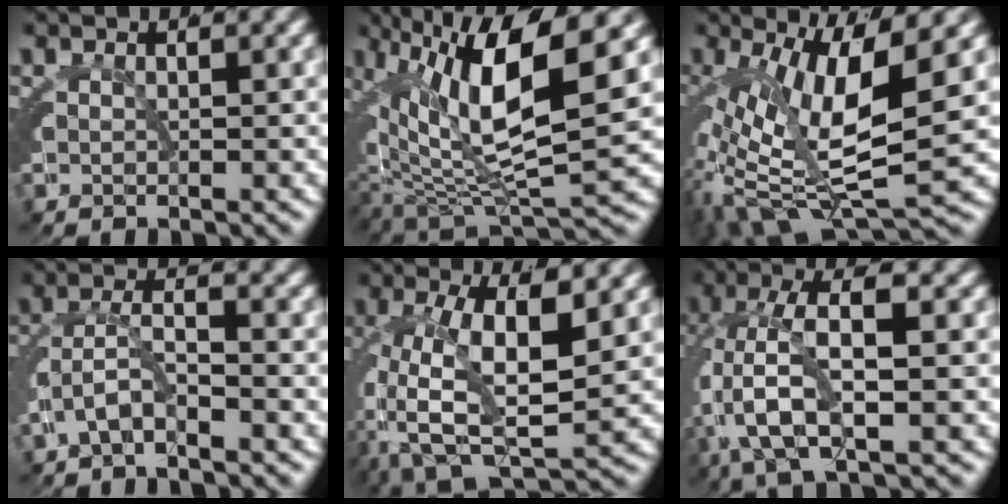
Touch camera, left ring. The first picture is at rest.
{"total": 12.9, "force": [1.3, 7.6, 10.4], "torque": [-0.182, -0.011, 0.024]}
{"total": 9.9, "force": [-2.7, 4.6, 8.4], "torque": [-0.150, -0.033, -0.029]}
{"total": 2.8, "force": [-1.8, 1.3, 1.7], "torque": [-0.037, -0.005, -0.033]}
{"total": 8.7, "force": [-2.4, 4.5, 7.0], "torque": [-0.130, -0.031, -0.022]}
{"total": 7.3, "force": [-0.8, 3.5, 6.3], "torque": [-0.149, -0.011, -0.008]}